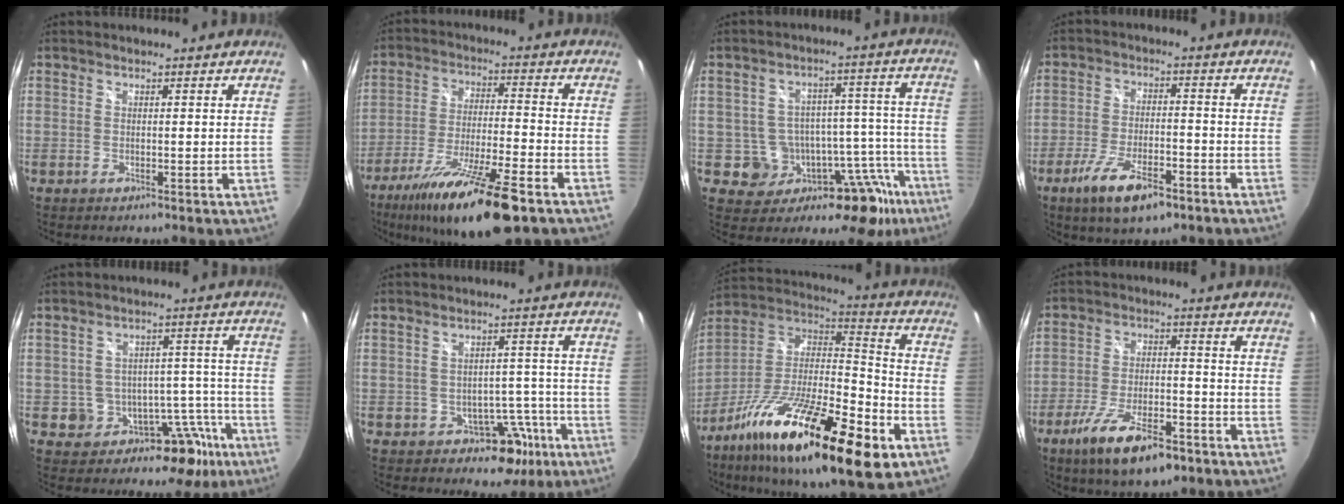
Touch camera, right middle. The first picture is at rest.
{"total": 18.3, "force": [-12.7, 2.4, 12.9], "torque": [-0.242, -0.034, -0.217]}
{"total": 17.8, "force": [-11.0, 11.0, 8.7], "torque": [-0.117, 0.028, -0.127]}
{"total": 10.8, "force": [-6.7, 3.5, 7.7], "torque": [-0.168, -0.022, -0.117]}
{"total": 13.0, "force": [-7.2, 9.1, 5.9], "torque": [-0.071, 0.034, -0.071]}
{"total": 7.5, "force": [-4.2, 5.5, 2.9], "torque": [-0.041, 0.033, -0.038]}
{"total": 30.0, "force": [-15.9, 8.8, 23.9], "torque": [-0.418, -0.030, -0.274]}
{"total": 13.3, "force": [-8.5, 4.3, 9.3], "torque": [-0.190, -0.024, -0.145]}